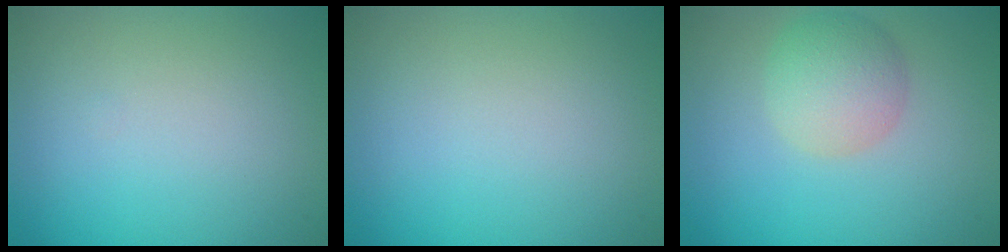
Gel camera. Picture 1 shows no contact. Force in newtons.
{"total": 0.0}
{"total": 4.1, "press": 4.1, "slide": 0.3}